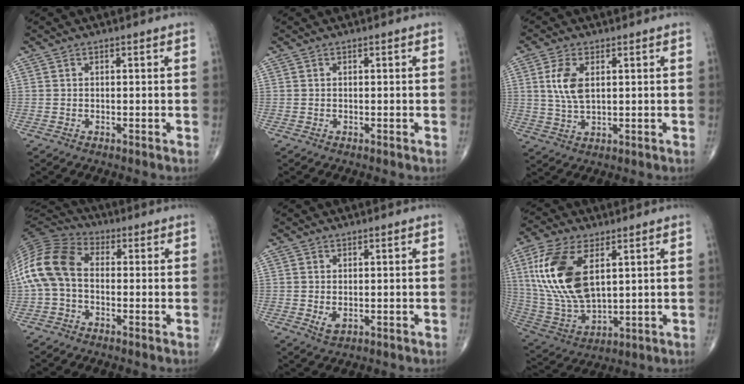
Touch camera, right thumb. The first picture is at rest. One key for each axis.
{"total": 0.0}
{"total": 6.5, "fx": 1.7, "fy": 3.4, "fz": 5.3, "tx": -0.112, "ty": -0.005, "tz": 0.036}
{"total": 13.3, "fx": -0.5, "fy": 8.9, "fz": 9.9, "tx": -0.205, "ty": 0.032, "tz": -0.022}
{"total": 2.1, "fx": -0.2, "fy": 1.3, "fz": 1.7, "tx": -0.029, "ty": -0.004, "tz": 0.003}
{"total": 18.5, "fx": 5.4, "fy": 9.6, "fz": 14.9, "tx": -0.308, "ty": -0.019, "tz": 0.112}